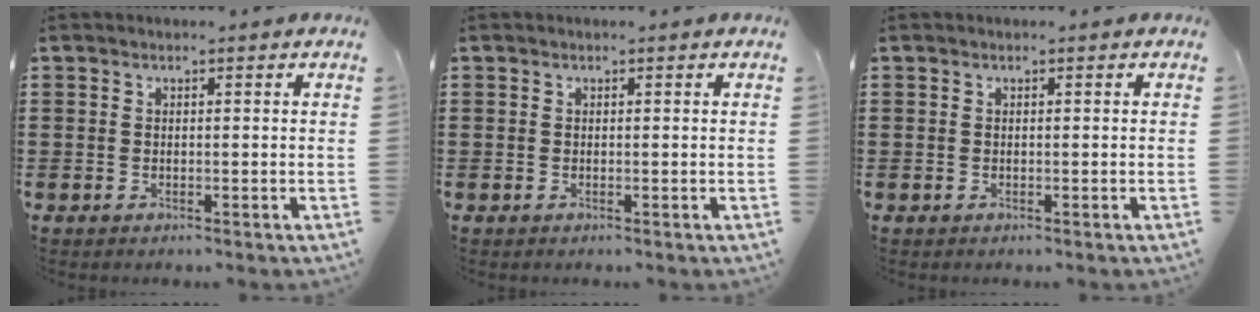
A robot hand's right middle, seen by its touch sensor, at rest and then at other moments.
{"total": 0.0}
{"total": 0.0}